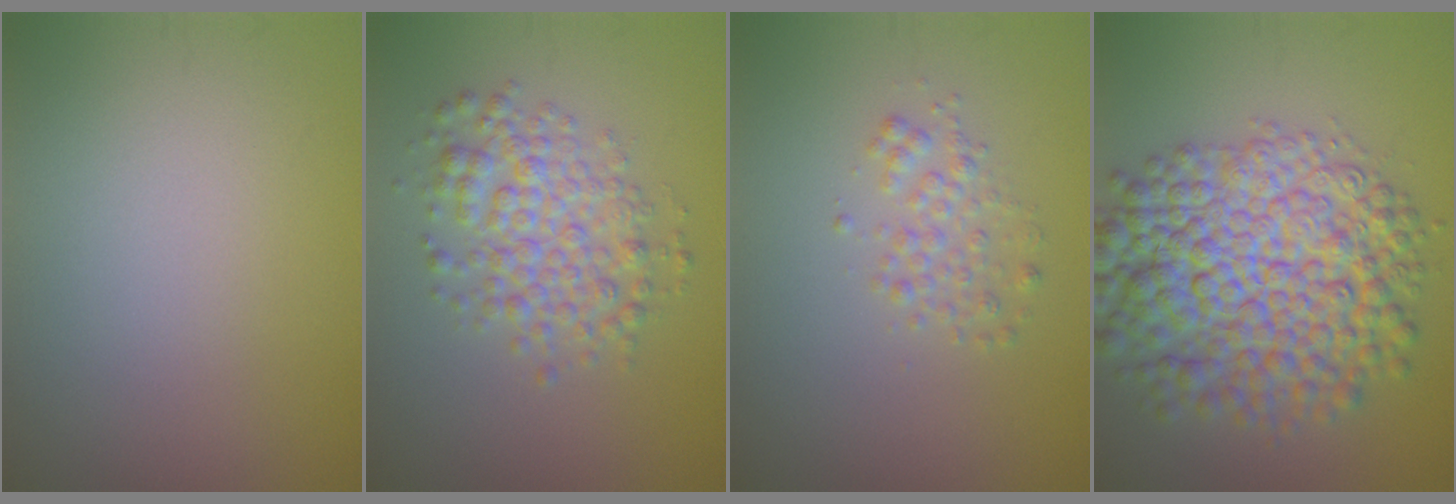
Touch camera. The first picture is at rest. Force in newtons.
{"total": 4.2, "press": 4.2, "slide": 0.1}
{"total": 1.7, "press": 1.7, "slide": 0.0}
{"total": 11.0, "press": 11.0, "slide": 0.2}